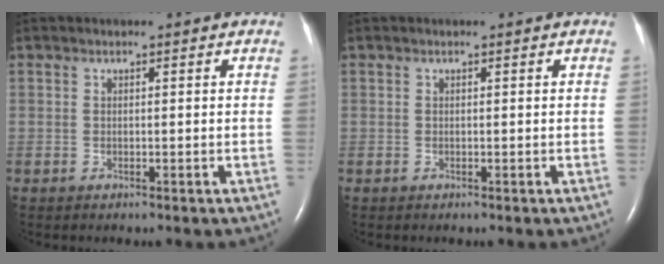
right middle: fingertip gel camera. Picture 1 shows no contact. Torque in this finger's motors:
{"motor_torque": [0.04, -0.05, 0.01, 0.00]}